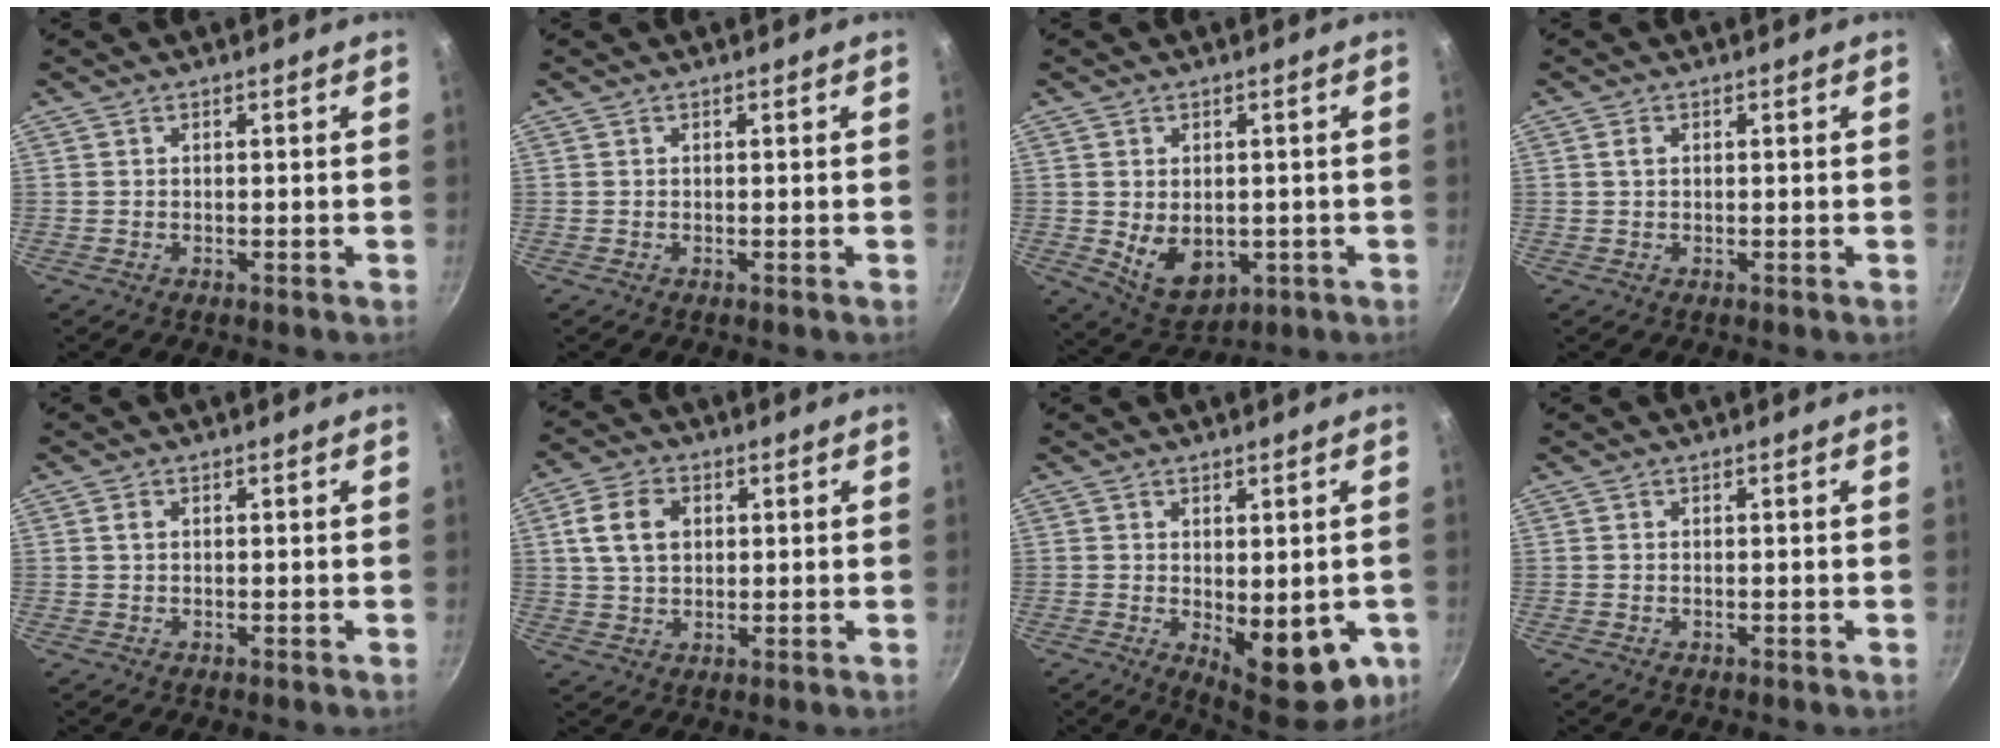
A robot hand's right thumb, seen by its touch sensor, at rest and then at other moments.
{"total": 0.0}
{"total": 8.6, "force": [-0.7, 6.2, 6.0], "torque": [-0.079, -0.013, 0.013]}
{"total": 1.2, "force": [0.3, 0.8, 0.8], "torque": [-0.011, 0.002, 0.003]}
{"total": 0.9, "force": [0.2, 0.6, 0.6], "torque": [-0.009, 0.002, 0.002]}
{"total": 8.1, "force": [1.9, 5.8, 5.3], "torque": [-0.084, 0.007, 0.031]}
{"total": 14.4, "force": [-3.0, 6.6, 12.5], "torque": [-0.127, -0.020, -0.024]}
{"total": 0.0}